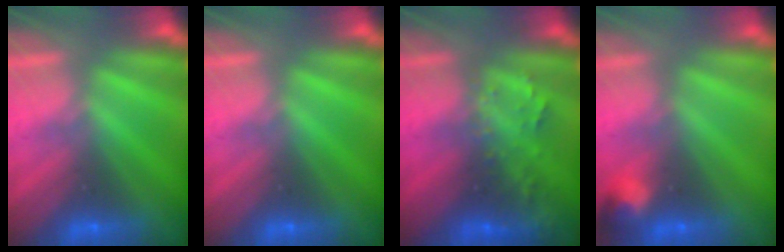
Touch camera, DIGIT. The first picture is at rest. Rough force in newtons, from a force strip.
{"total": 0.0}
{"total": 2.7}
{"total": 2.8}